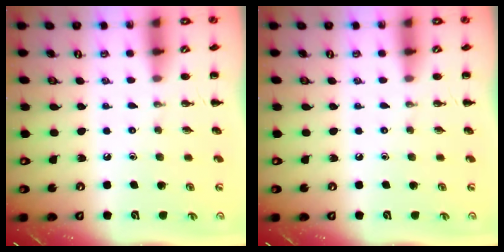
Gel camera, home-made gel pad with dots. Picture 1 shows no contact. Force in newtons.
{"total": 0.0}